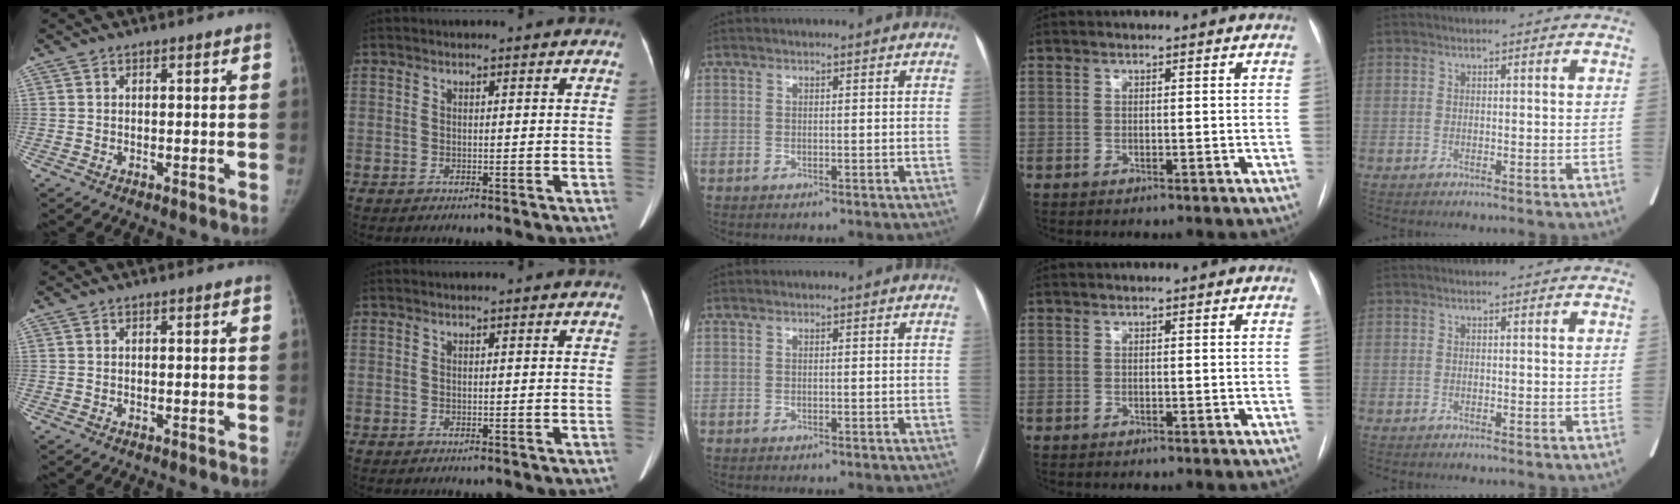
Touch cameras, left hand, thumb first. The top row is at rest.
{}